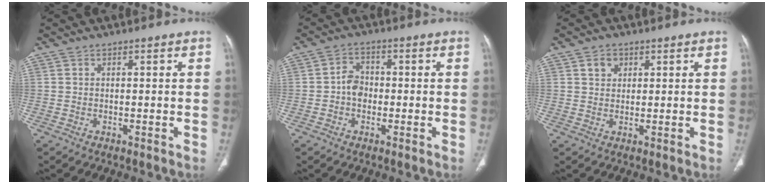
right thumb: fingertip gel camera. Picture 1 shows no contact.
{"total": 4.1, "force": [-0.8, 3.3, 2.3], "torque": [-0.021, 0.016, -0.022]}
{"total": 3.0, "force": [1.4, 2.4, 1.2], "torque": [-0.006, -0.006, 0.024]}